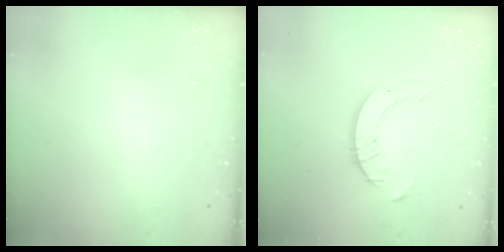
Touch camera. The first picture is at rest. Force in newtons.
{"total": 4.7, "press": 4.6, "slide": 0.6}